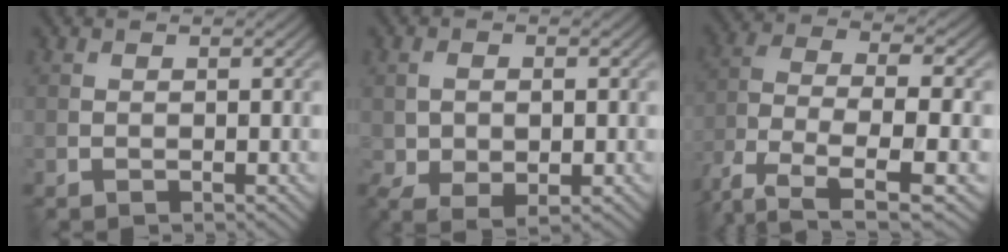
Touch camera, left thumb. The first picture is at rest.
{"total": 4.5, "force": [-0.4, 2.9, 3.4], "torque": [-0.068, -0.007, -0.003]}
{"total": 9.4, "force": [-4.5, 3.5, 7.4], "torque": [-0.155, -0.013, -0.093]}